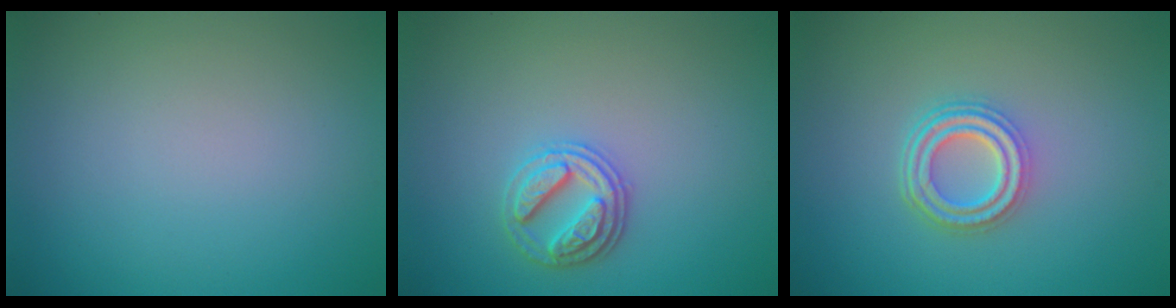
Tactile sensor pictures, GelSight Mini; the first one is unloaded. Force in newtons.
{"total": 2.9, "press": 2.8, "slide": 0.7}
{"total": 4.0, "press": 3.1, "slide": 2.5}